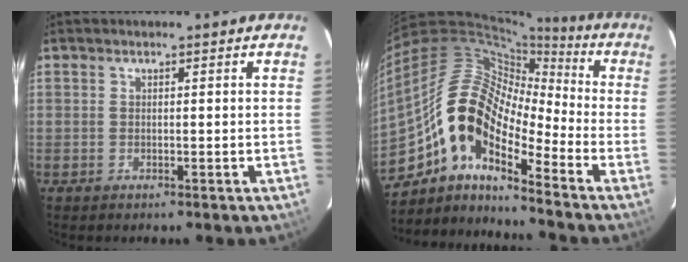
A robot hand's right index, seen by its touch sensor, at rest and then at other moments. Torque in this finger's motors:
{"motor_torque": [0.70, -0.73, 1.05, 0.21]}